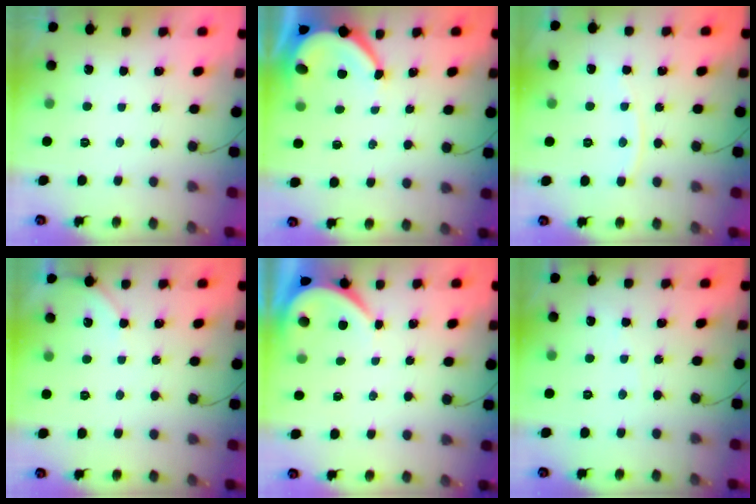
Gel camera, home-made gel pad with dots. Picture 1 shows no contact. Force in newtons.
{"total": 6.4, "press": 6.4, "slide": 0.5}
{"total": 3.4, "press": 3.4, "slide": 0.4}
{"total": 2.8, "press": 2.8, "slide": 0.4}
{"total": 3.9, "press": 3.8, "slide": 0.5}
{"total": 2.3, "press": 2.3, "slide": 0.4}